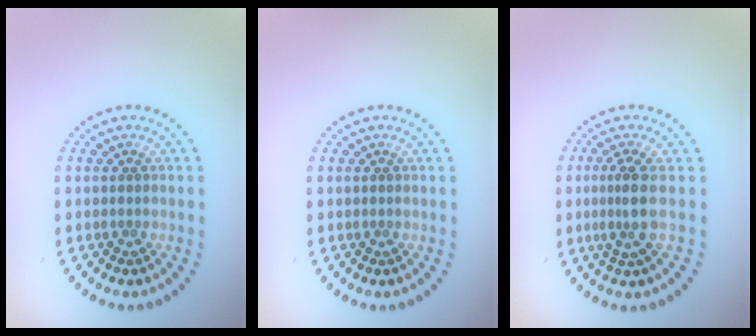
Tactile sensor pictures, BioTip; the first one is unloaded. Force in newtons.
{"total": 0.0}
{"total": 2.6, "press": 2.0, "slide": 1.8}